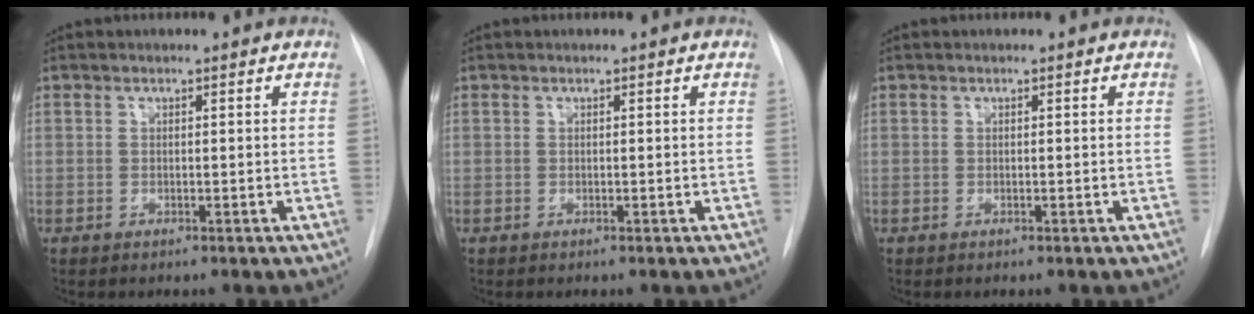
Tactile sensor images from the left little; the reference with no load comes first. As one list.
[{"total": 0.0}, {"total": 0.0}]